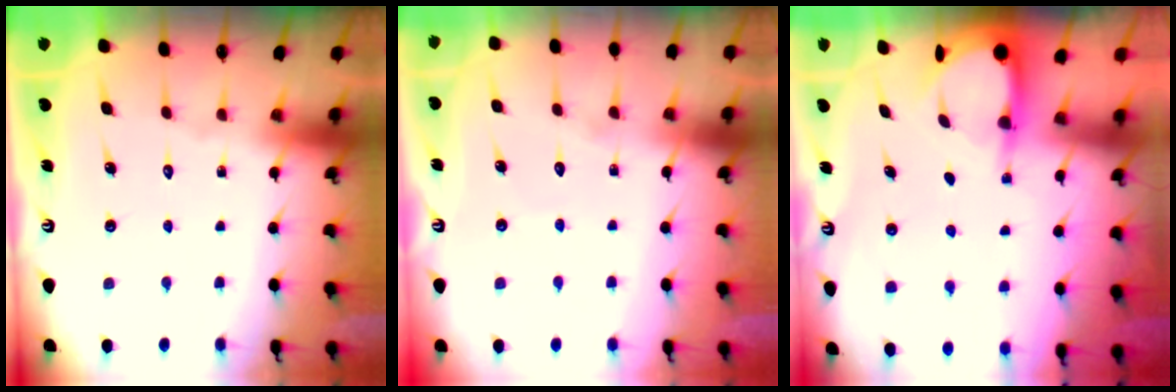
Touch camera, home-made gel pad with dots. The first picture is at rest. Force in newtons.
{"total": 2.7, "press": 2.7, "slide": 0.3}
{"total": 3.9, "press": 3.9, "slide": 0.4}